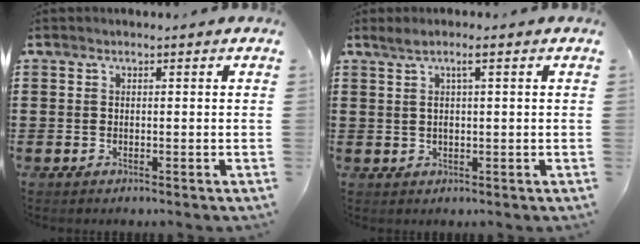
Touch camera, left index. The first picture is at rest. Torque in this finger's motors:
{"motor_torque": [0.51, -0.27, 0.11, 0.06]}